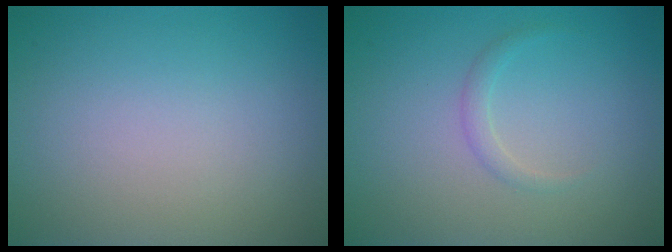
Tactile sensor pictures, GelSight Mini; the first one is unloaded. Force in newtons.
{"total": 1.0, "press": 1.0, "slide": 0.0}